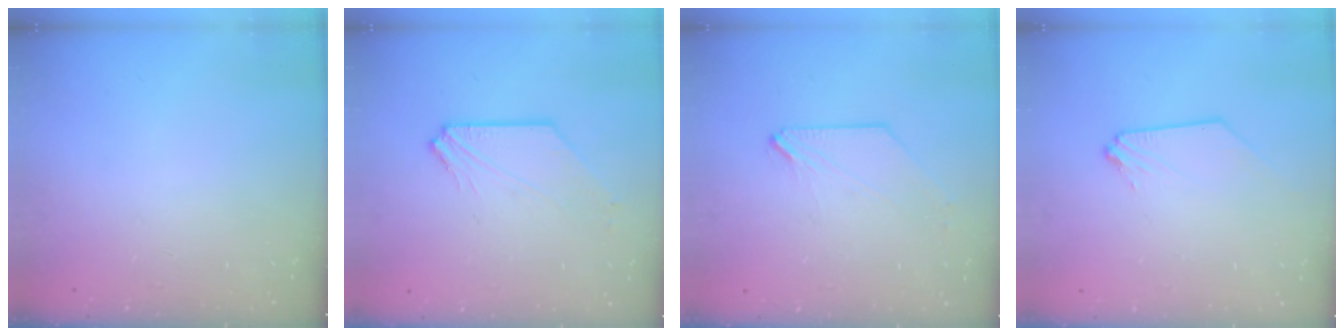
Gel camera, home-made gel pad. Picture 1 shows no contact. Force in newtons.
{"total": 2.3, "press": 2.3, "slide": 0.2}
{"total": 1.3, "press": 1.3, "slide": 0.3}
{"total": 0.0}